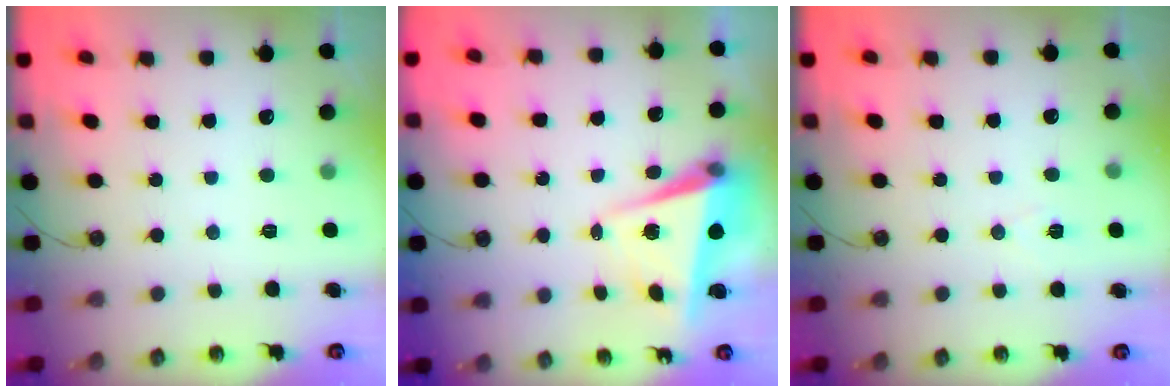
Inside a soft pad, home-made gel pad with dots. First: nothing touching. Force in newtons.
{"total": 6.2, "press": 5.9, "slide": 1.8}
{"total": 5.9, "press": 4.0, "slide": 4.4}